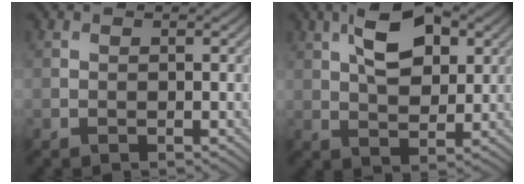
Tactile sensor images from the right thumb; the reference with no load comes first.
{"total": 7.9, "force": [3.1, 4.0, 6.0], "torque": [-0.113, 0.010, 0.050]}